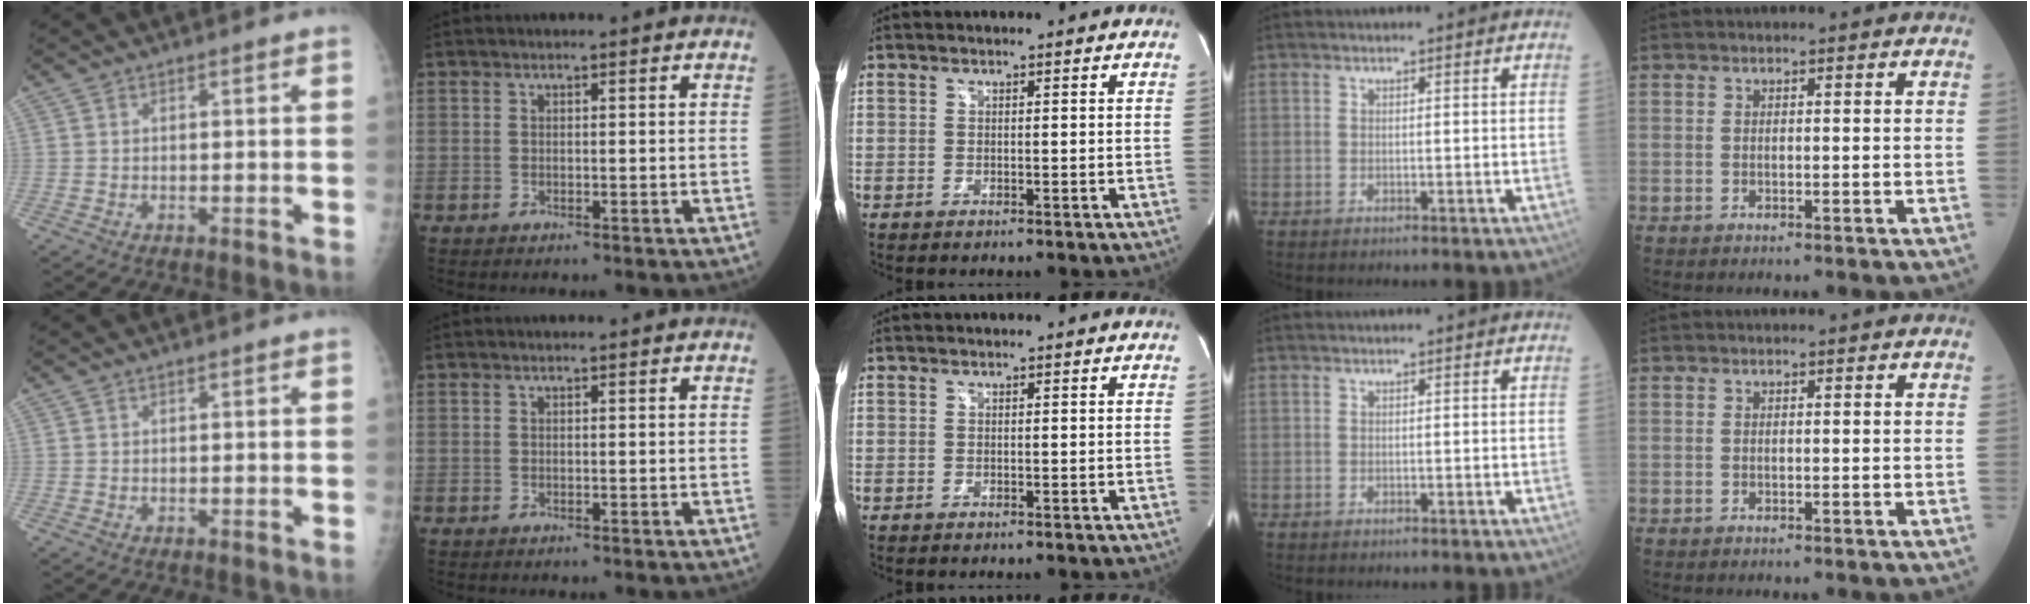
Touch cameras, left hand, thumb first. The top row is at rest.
{}